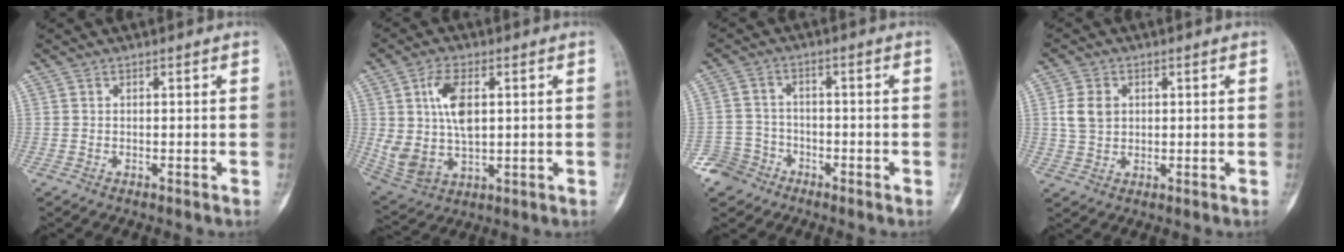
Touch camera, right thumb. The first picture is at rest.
{"total": 11.8, "force": [2.4, 6.6, 9.4], "torque": [-0.184, -0.007, 0.058]}
{"total": 6.1, "force": [-4.2, 4.5, 0.2], "torque": [0.016, 0.025, -0.084]}
{"total": 5.1, "force": [1.0, 4.0, 3.0], "torque": [-0.051, 0.000, 0.022]}